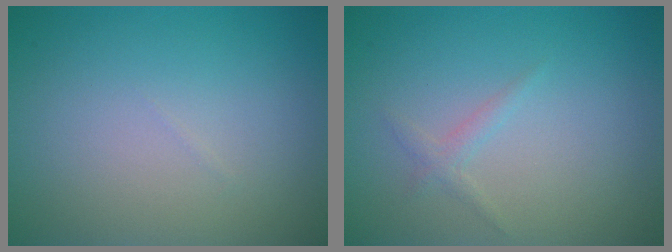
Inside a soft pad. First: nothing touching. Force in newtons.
{"total": 1.0, "press": 1.0, "slide": 0.0}